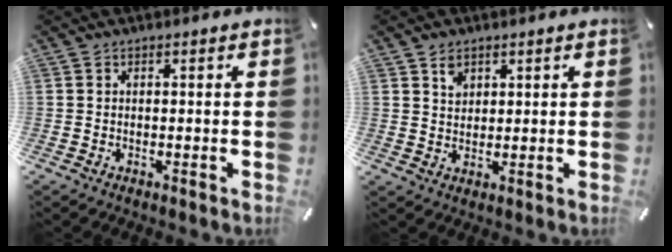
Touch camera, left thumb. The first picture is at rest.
{"total": 3.3, "force": [1.9, 2.6, 0.9], "torque": [0.003, -0.007, 0.031]}